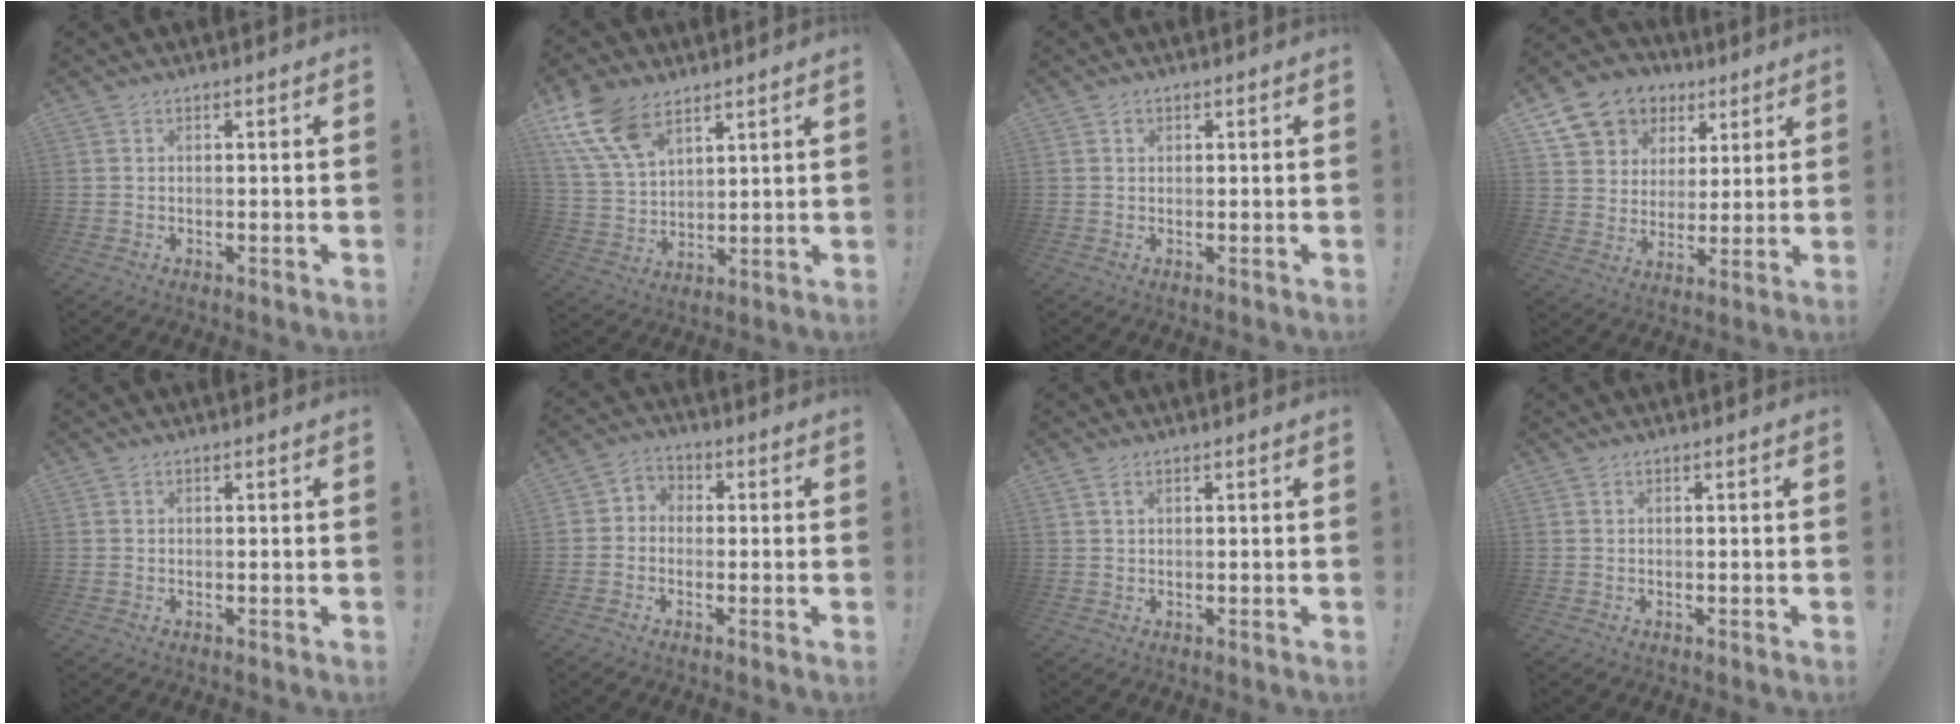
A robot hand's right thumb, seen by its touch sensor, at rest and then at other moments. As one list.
[{"total": 14.4, "force": [8.9, 8.2, 7.7], "torque": [-0.163, -0.040, 0.174]}, {"total": 0.8, "force": [0.3, 0.7, 0.1], "torque": [0.000, 0.001, 0.005]}, {"total": 13.3, "force": [6.9, 10.4, 4.3], "torque": [-0.068, -0.039, 0.144]}, {"total": 0.0}, {"total": 4.2, "force": [-2.2, 3.3, 1.2], "torque": [-0.025, 0.022, -0.038]}, {"total": 1.9, "force": [1.0, 1.0, 1.3], "torque": [-0.026, 0.002, 0.018]}, {"total": 0.0}]